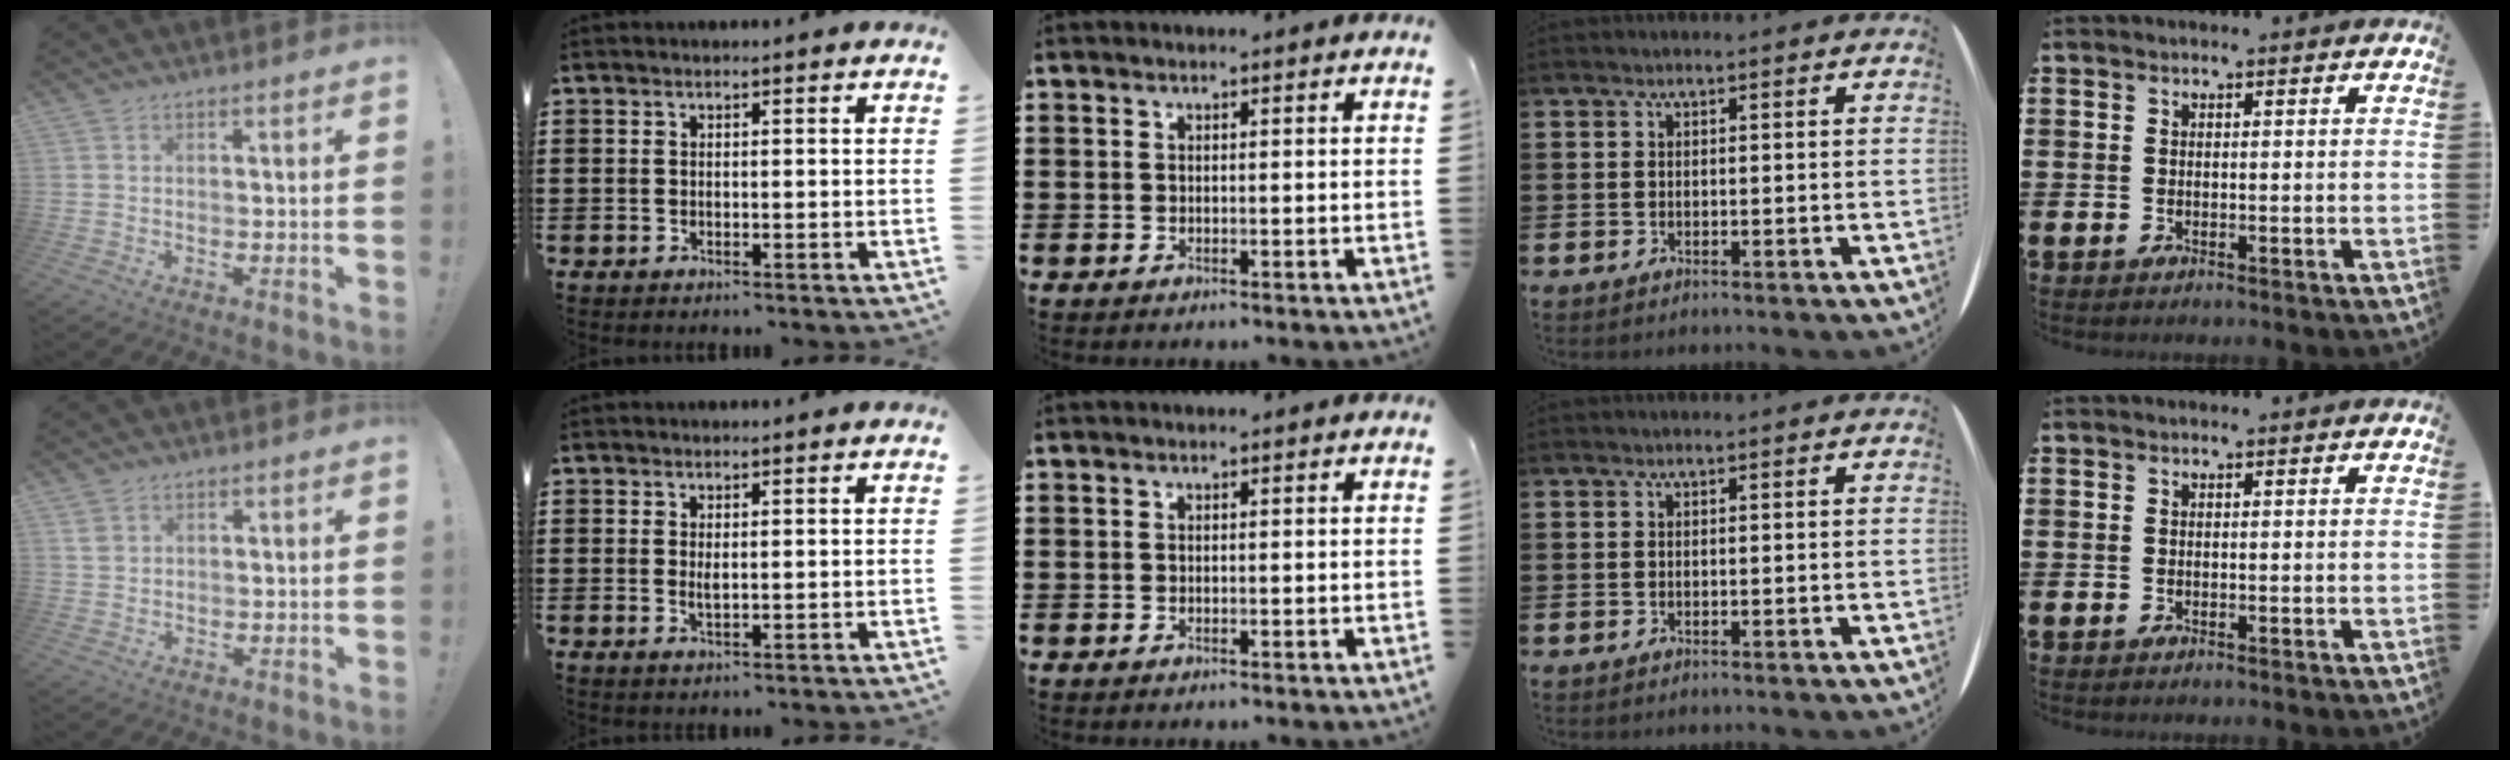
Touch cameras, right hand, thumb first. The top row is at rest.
{"thumb": {"total": 2.3, "force": [1.3, 1.6, 1.0], "torque": [-0.013, -0.003, 0.025]}, "index": {"total": 1.3, "force": [0.2, 0.2, 1.2], "torque": [-0.025, -0.001, 0.004]}}